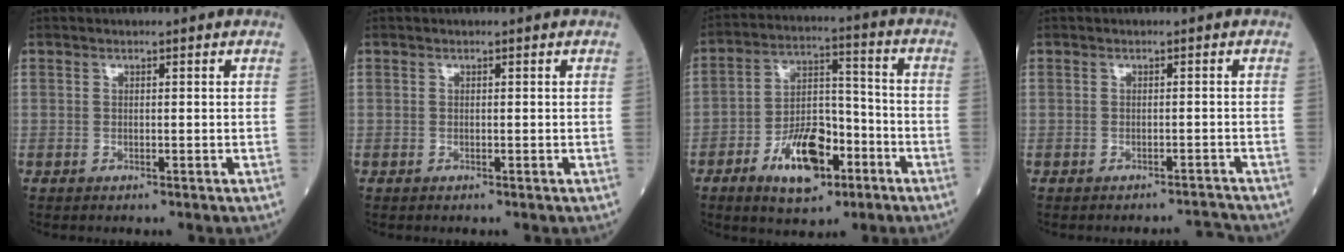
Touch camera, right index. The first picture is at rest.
{"total": 0.0}
{"total": 11.7, "force": [-6.0, 5.5, 8.4], "torque": [-0.153, 0.012, -0.099]}
{"total": 2.1, "force": [-2.0, -0.5, -0.3], "torque": [0.009, -0.005, -0.024]}